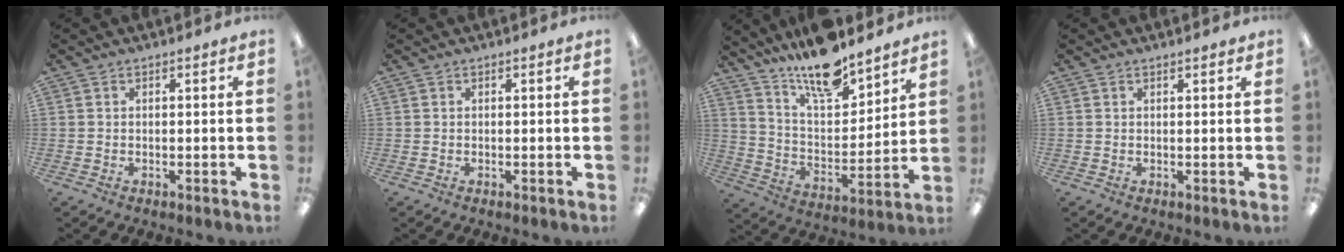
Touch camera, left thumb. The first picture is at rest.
{"total": 0.0}
{"total": 14.4, "force": [12.7, 3.5, 5.9], "torque": [-0.115, -0.088, 0.225]}
{"total": 0.8, "force": [0.7, 0.1, 0.3], "torque": [0.001, -0.003, 0.011]}